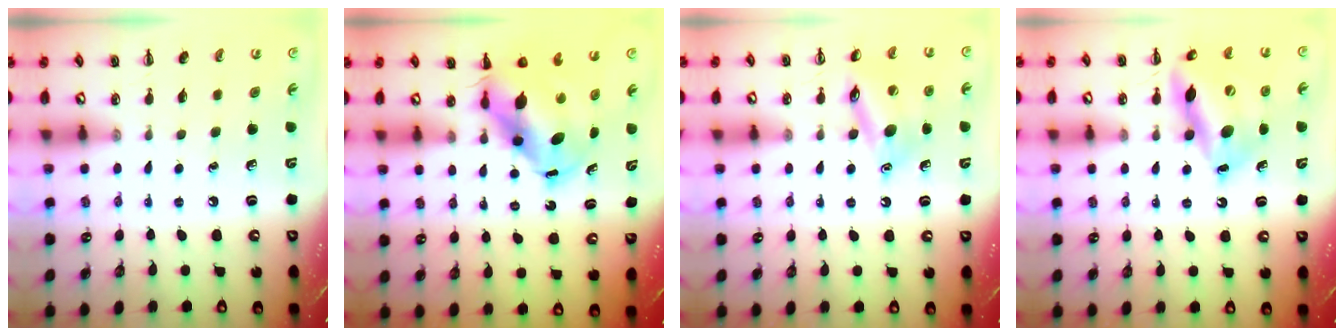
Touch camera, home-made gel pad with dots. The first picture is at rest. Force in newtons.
{"total": 8.2, "press": 7.9, "slide": 2.3}
{"total": 14.1, "press": 14.0, "slide": 1.6}
{"total": 15.6, "press": 15.1, "slide": 4.0}